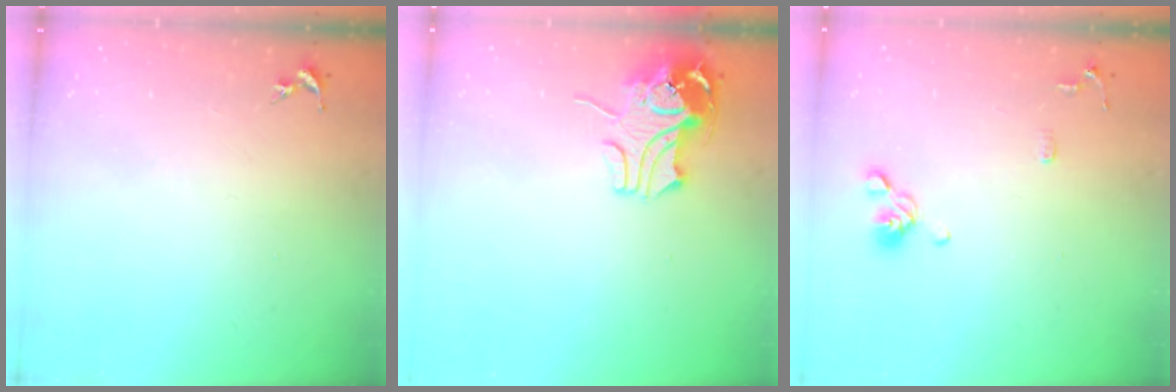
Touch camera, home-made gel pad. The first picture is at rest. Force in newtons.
{"total": 10.6, "press": 10.6, "slide": 0.8}
{"total": 8.8, "press": 8.6, "slide": 2.0}